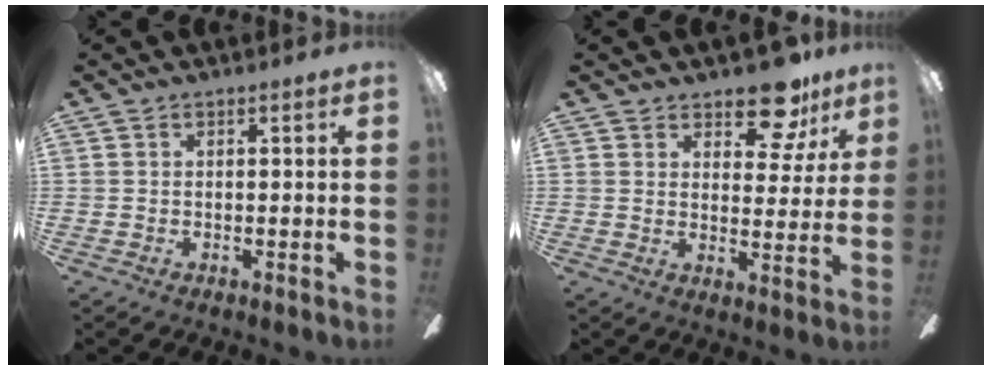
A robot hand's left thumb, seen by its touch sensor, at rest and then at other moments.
{"total": 12.2, "force": [8.9, 5.6, 6.2], "torque": [-0.075, -0.049, 0.156]}